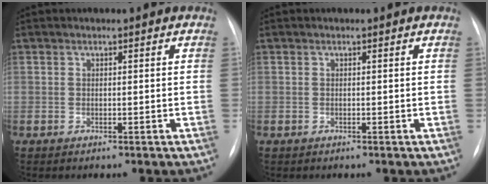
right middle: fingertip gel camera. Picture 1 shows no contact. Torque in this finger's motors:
{"motor_torque": [0.06, -0.07, 0.00, 0.00]}